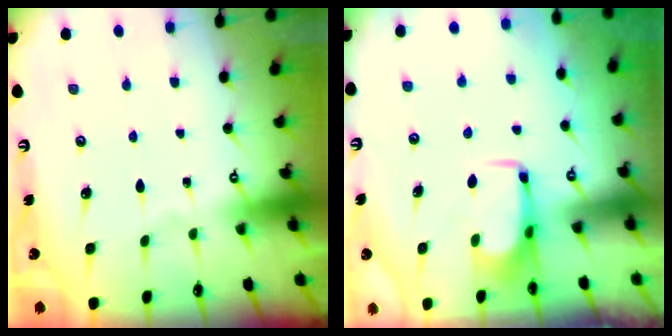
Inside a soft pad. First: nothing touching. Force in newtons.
{"total": 1.5, "press": 1.4, "slide": 0.5}